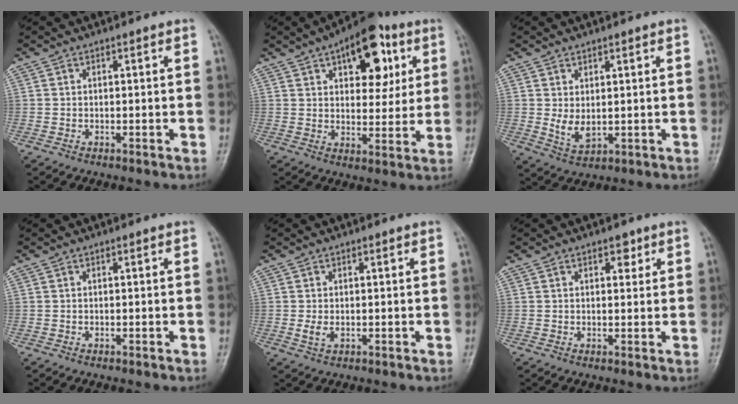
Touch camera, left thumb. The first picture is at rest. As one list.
[{"total": 15.0, "force": [6.5, 8.0, 10.8], "torque": [-0.102, -0.014, 0.091]}, {"total": 4.2, "force": [0.8, 2.4, 3.4], "torque": [-0.056, -0.015, 0.025]}, {"total": 0.0}, {"total": 2.2, "force": [0.1, 1.3, 1.8], "torque": [-0.034, -0.006, 0.005]}, {"total": 2.4, "force": [1.4, 1.4, 1.3], "torque": [-0.001, -0.005, 0.018]}]